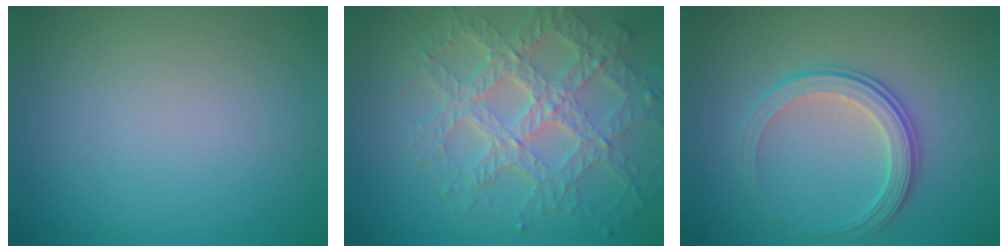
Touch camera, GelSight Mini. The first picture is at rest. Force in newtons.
{"total": 7.4, "press": 5.3, "slide": 5.1}
{"total": 3.4, "press": 2.8, "slide": 1.9}